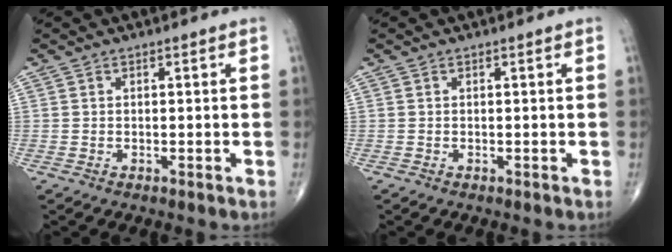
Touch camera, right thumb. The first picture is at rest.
{"total": 0.0}